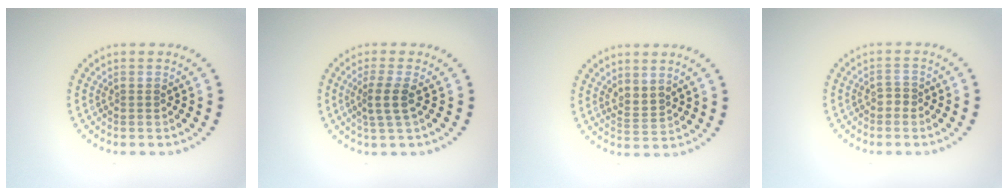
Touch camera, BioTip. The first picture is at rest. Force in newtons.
{"total": 2.5, "press": 2.0, "slide": 1.5}
{"total": 1.8, "press": 1.4, "slide": 1.2}
{"total": 1.0, "press": 0.9, "slide": 0.4}